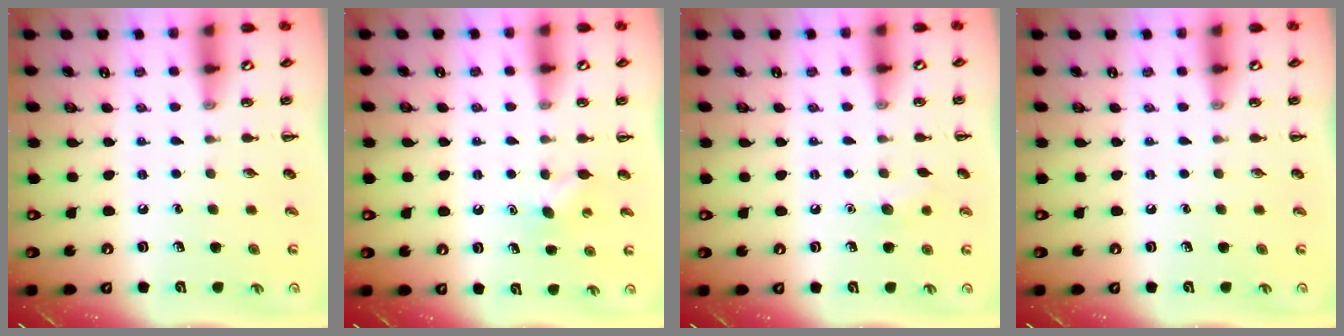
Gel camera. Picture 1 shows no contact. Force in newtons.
{"total": 3.8, "press": 3.7, "slide": 1.0}
{"total": 5.5, "press": 5.3, "slide": 1.6}
{"total": 0.0}